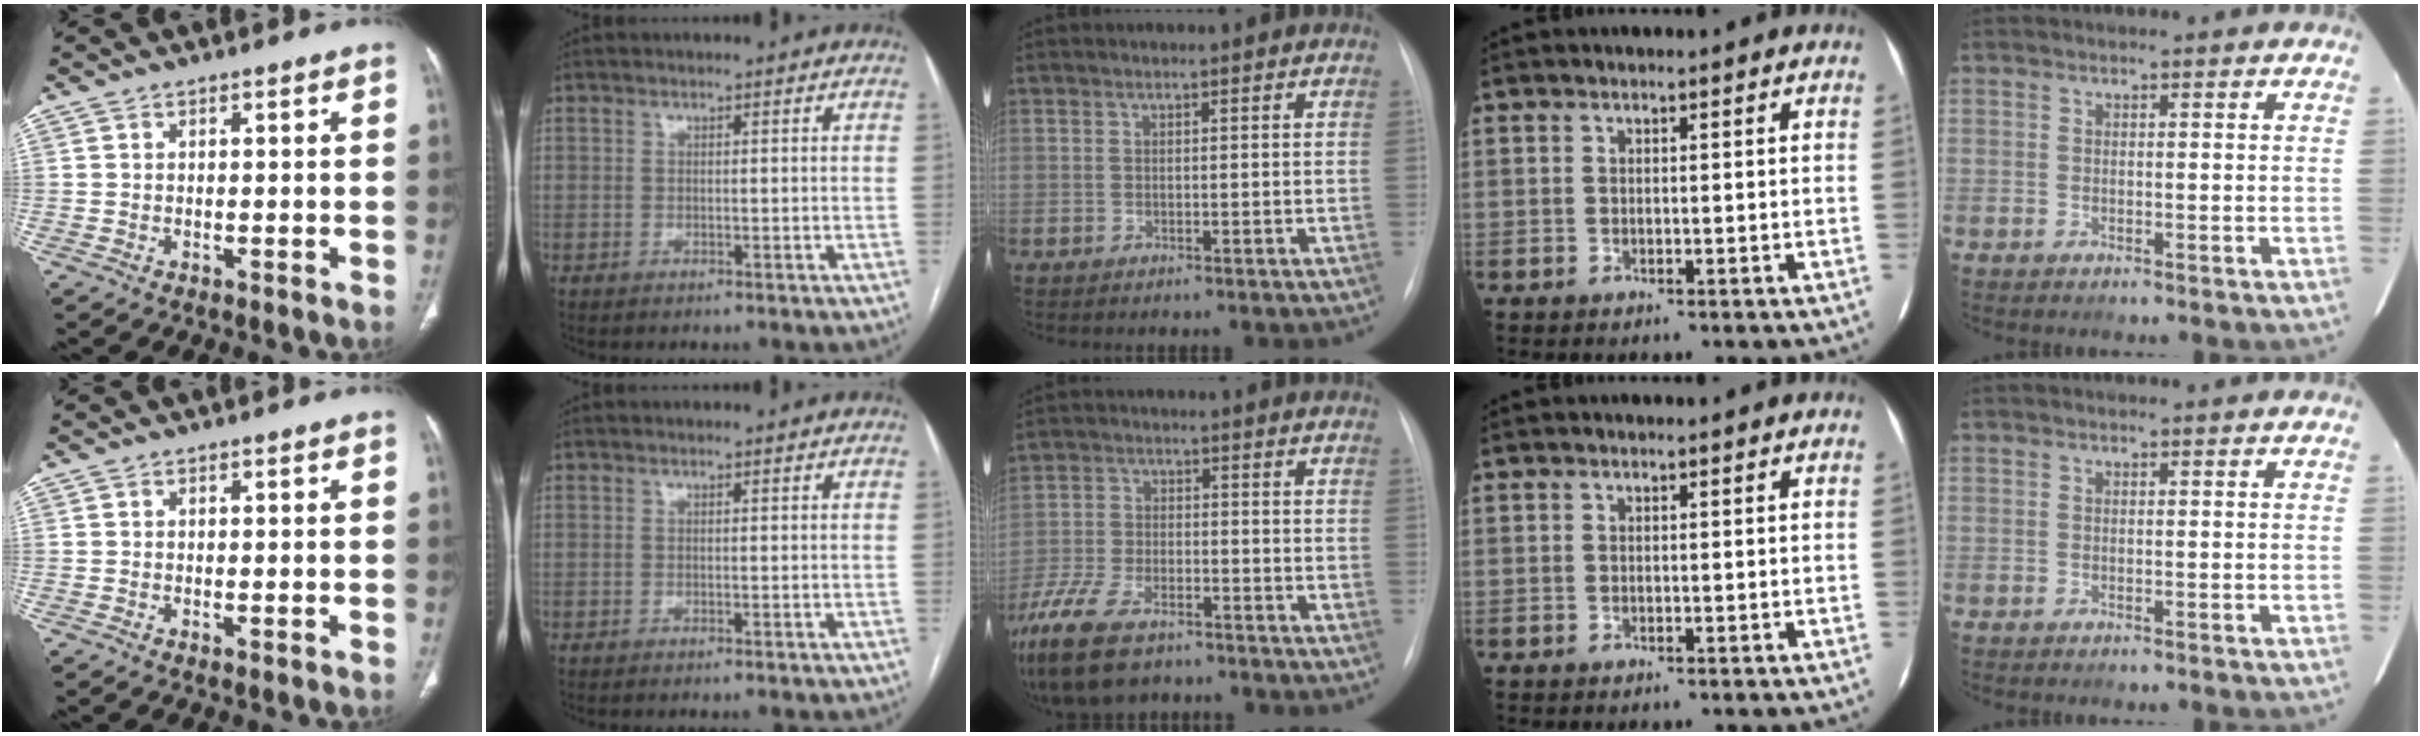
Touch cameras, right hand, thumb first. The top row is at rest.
{"middle": {"total": 13.8, "force": [-9.8, 5.8, 7.9], "torque": [-0.186, -0.021, -0.172]}}